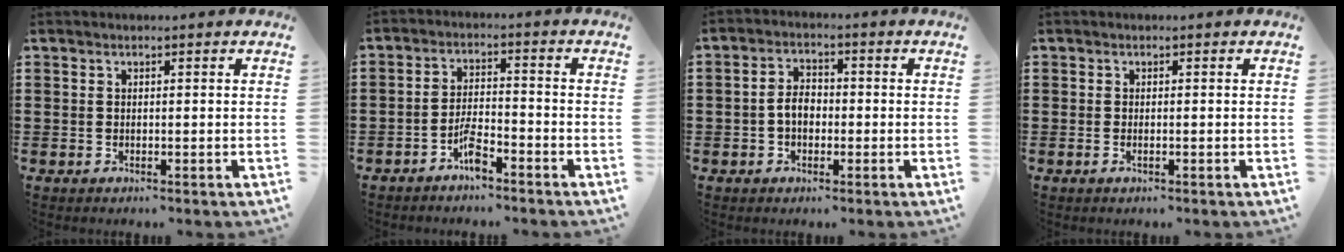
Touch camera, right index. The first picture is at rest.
{"total": 4.4, "force": [-3.2, 1.1, 2.8], "torque": [-0.063, 0.005, -0.064]}
{"total": 3.8, "force": [-0.8, 2.5, 2.8], "torque": [-0.061, 0.005, -0.018]}
{"total": 0.5, "force": [-0.2, 0.1, 0.5], "torque": [-0.009, -0.003, -0.004]}